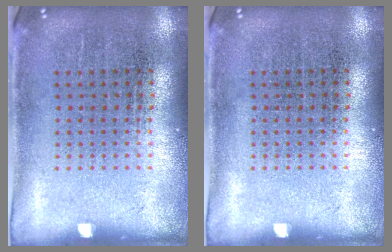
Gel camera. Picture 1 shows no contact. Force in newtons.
{"total": 0.0}